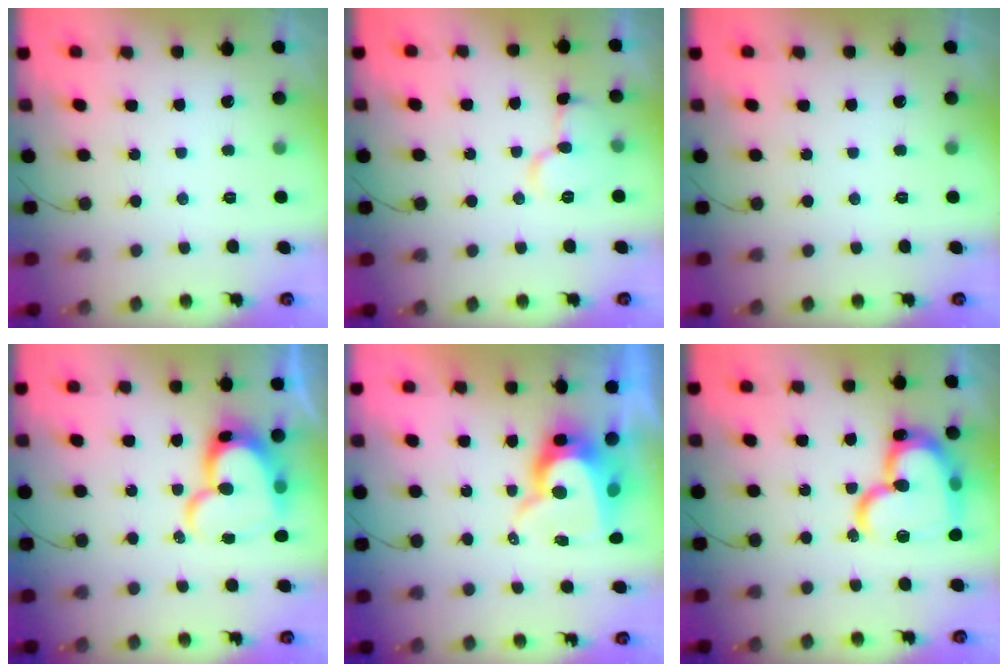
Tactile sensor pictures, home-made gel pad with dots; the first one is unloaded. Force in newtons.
{"total": 9.1, "press": 9.1, "slide": 0.8}
{"total": 0.0}
{"total": 18.2, "press": 18.1, "slide": 1.7}
{"total": 11.8, "press": 11.8, "slide": 1.0}
{"total": 24.5, "press": 24.4, "slide": 2.5}